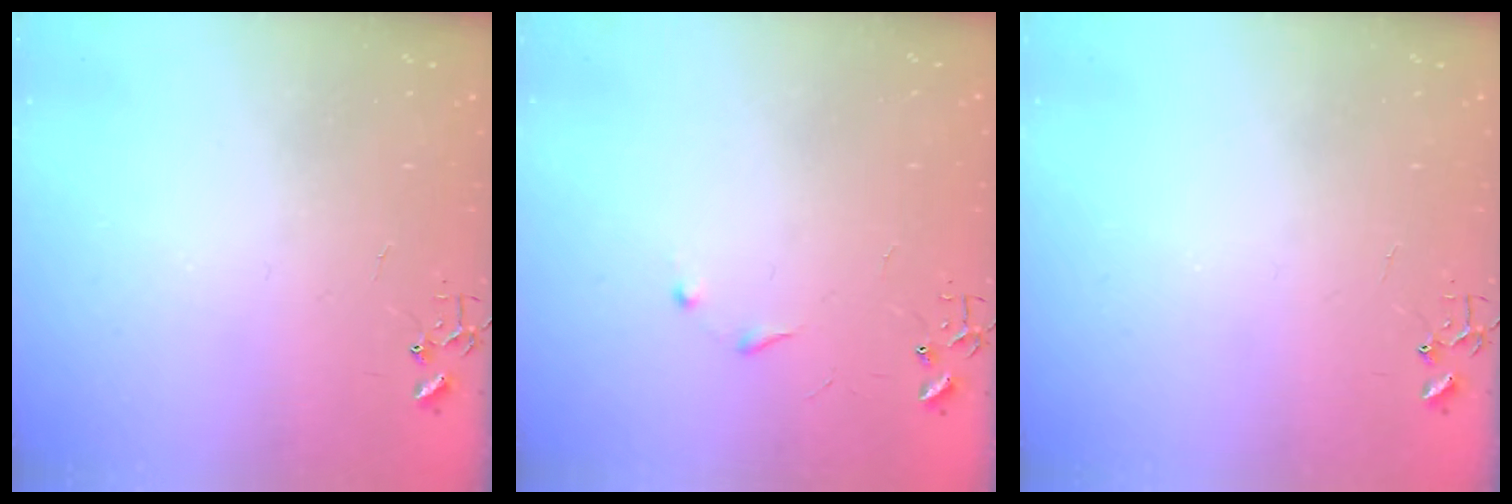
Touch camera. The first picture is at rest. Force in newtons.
{"total": 6.0, "press": 6.0, "slide": 0.6}
{"total": 0.0}